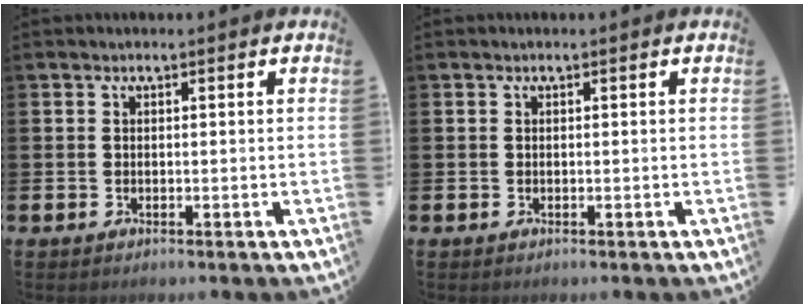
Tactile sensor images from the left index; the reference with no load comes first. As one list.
[{"total": 0.0}]